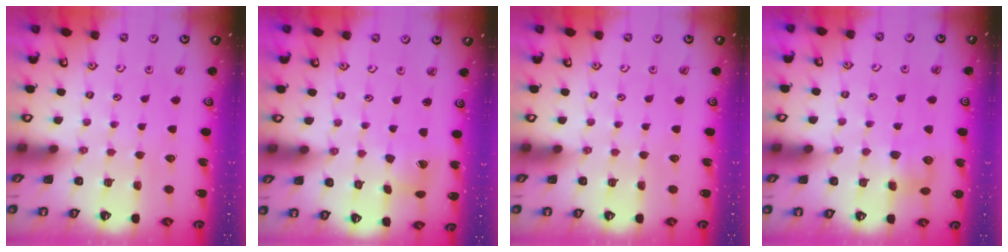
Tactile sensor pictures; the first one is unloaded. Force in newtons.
{"total": 6.9, "press": 6.9, "slide": 0.5}
{"total": 0.0}
{"total": 6.7, "press": 6.7, "slide": 0.9}